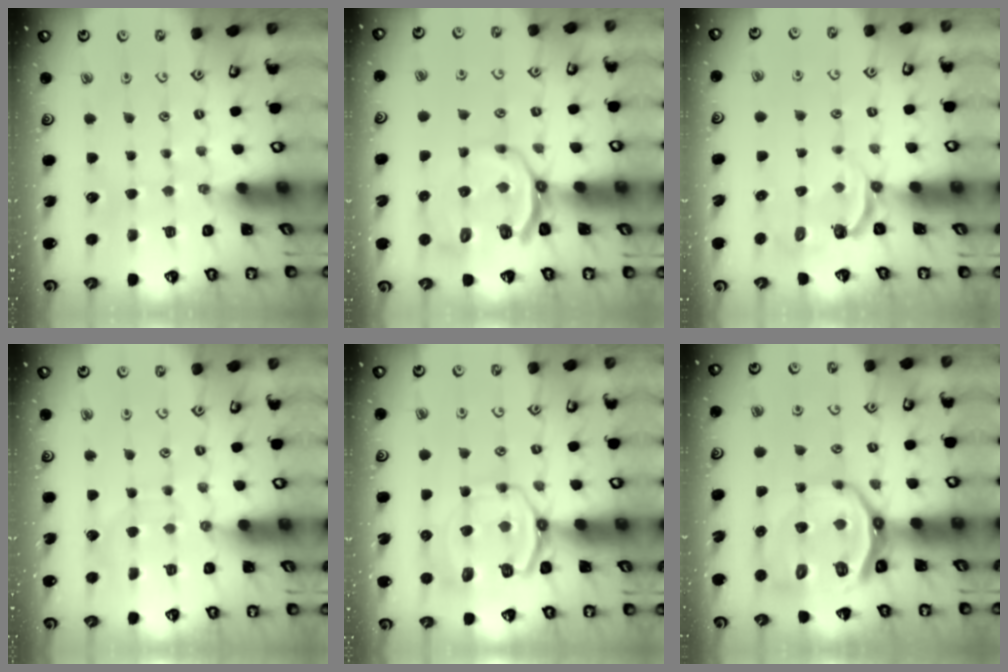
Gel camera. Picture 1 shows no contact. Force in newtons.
{"total": 8.1, "press": 7.4, "slide": 3.4}
{"total": 4.8, "press": 3.7, "slide": 3.0}
{"total": 2.6, "press": 2.6, "slide": 0.3}
{"total": 10.6, "press": 10.4, "slide": 1.9}
{"total": 16.4, "press": 15.9, "slide": 3.8}